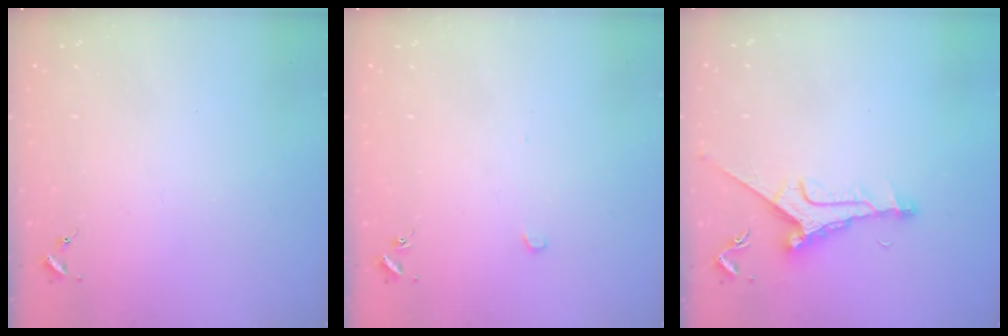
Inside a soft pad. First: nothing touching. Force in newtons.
{"total": 2.6, "press": 2.6, "slide": 0.1}
{"total": 9.2, "press": 9.1, "slide": 0.5}